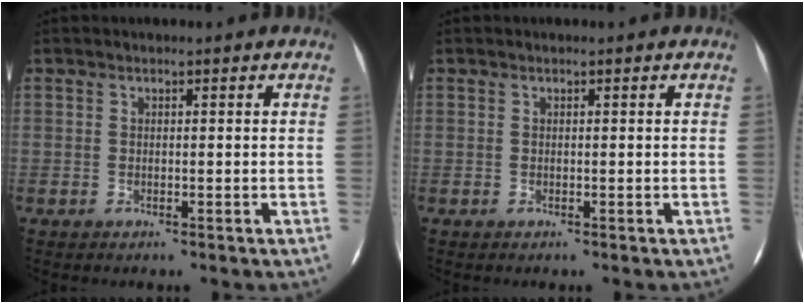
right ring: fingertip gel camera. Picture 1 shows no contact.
{"total": 0.0}